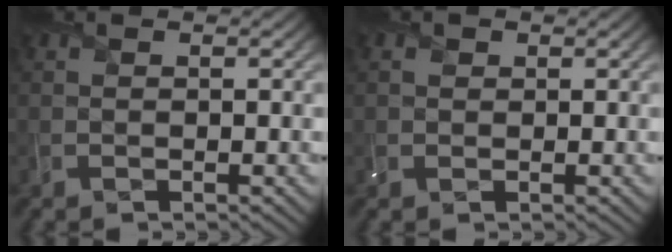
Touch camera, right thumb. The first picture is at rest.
{"total": 1.1, "force": [0.3, 1.0, 0.4], "torque": [-0.012, -0.001, 0.007]}